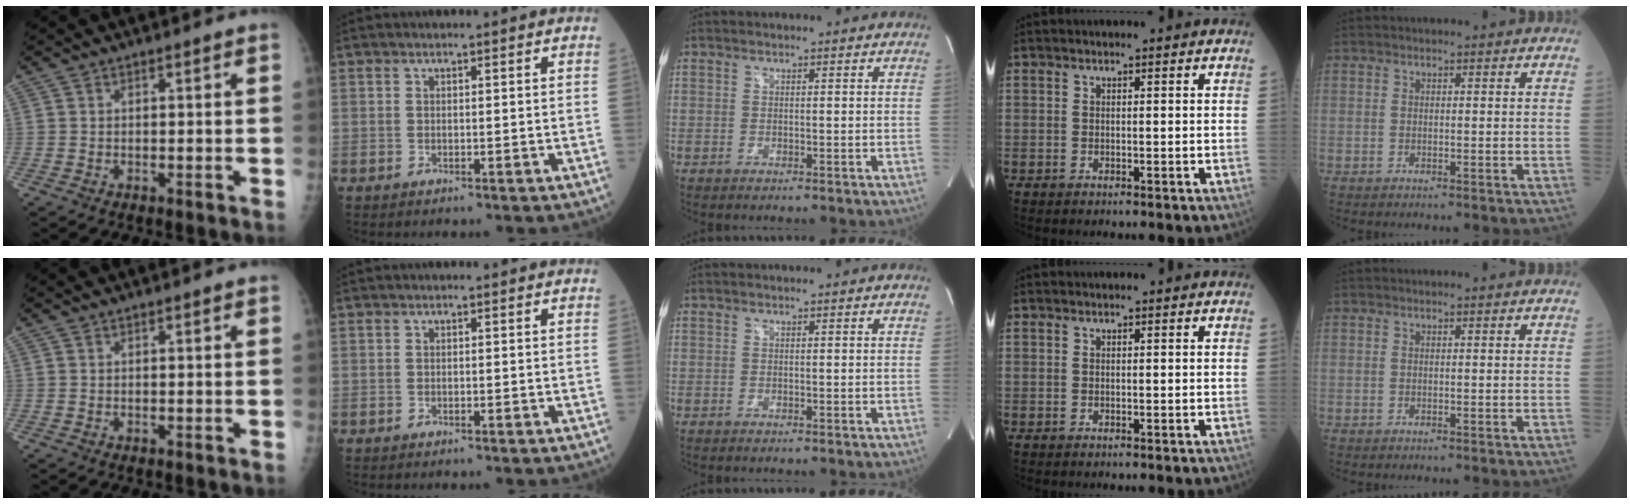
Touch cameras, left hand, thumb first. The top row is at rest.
{}